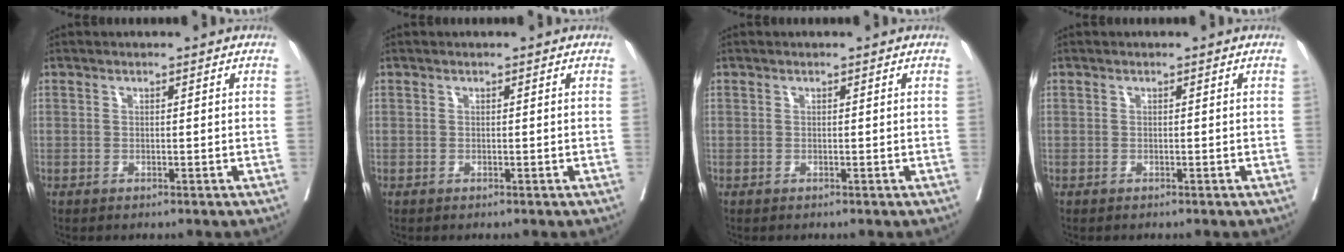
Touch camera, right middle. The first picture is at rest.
{"total": 0.0}
{"total": 0.0}
{"total": 0.0}